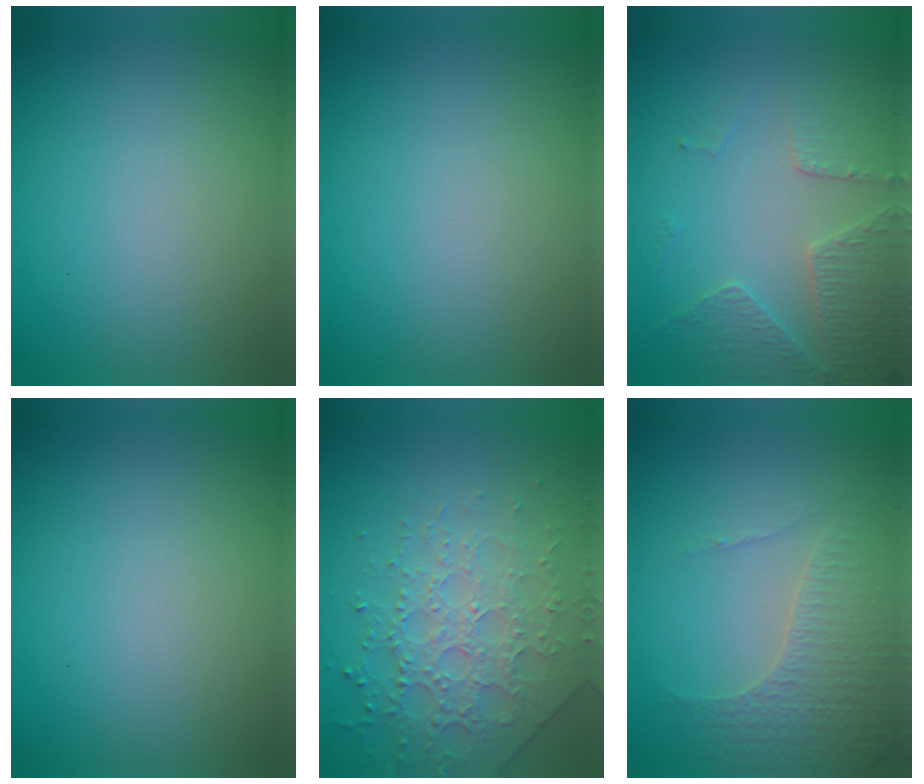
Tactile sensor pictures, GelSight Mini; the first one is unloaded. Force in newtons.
{"total": 0.0}
{"total": 3.7, "press": 3.5, "slide": 1.2}
{"total": 0.0}
{"total": 4.3, "press": 4.3, "slide": 0.9}
{"total": 4.3, "press": 3.1, "slide": 3.0}